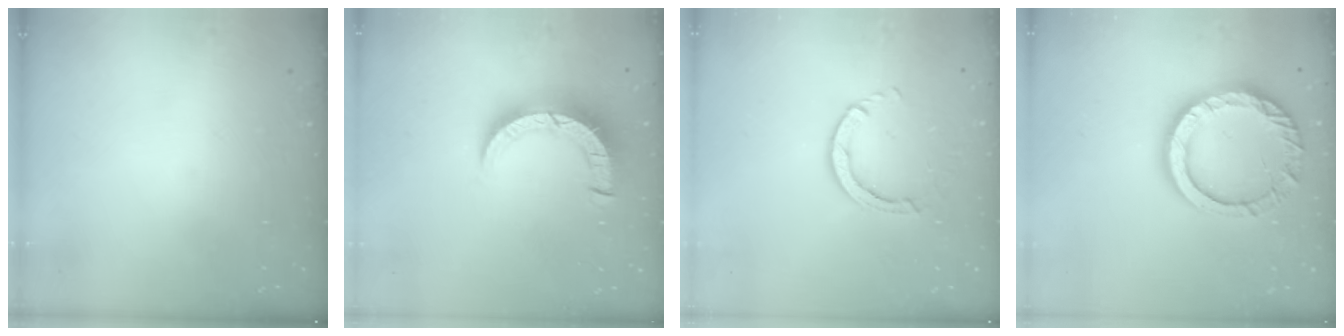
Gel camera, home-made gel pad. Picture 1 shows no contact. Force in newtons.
{"total": 9.4, "press": 9.3, "slide": 1.0}
{"total": 3.0, "press": 3.0, "slide": 0.4}
{"total": 15.3, "press": 15.2, "slide": 1.3}